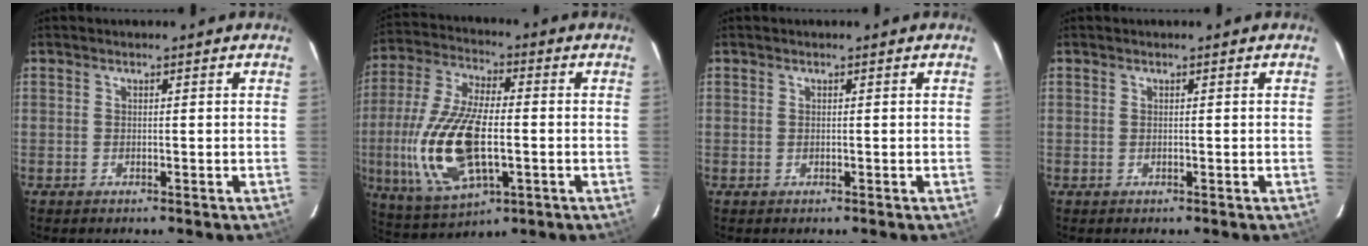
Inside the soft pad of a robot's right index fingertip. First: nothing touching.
{"total": 18.5, "force": [-3.3, 8.1, 16.4], "torque": [-0.356, -0.011, -0.055]}
{"total": 0.0}
{"total": 0.0}